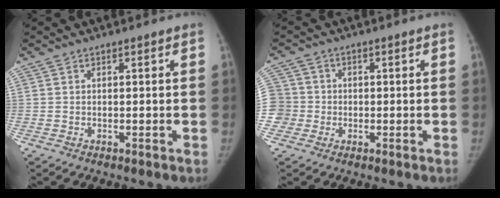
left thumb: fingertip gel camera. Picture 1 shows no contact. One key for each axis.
{"total": 6.1, "fx": -0.9, "fy": 6.0, "fz": 0.6, "tx": -0.001, "ty": 0.016, "tz": -0.021}